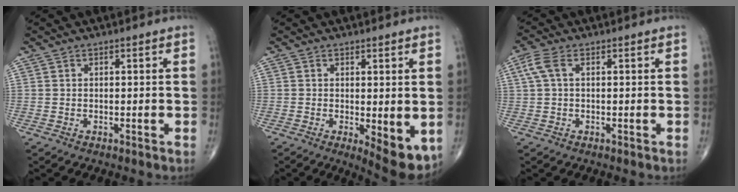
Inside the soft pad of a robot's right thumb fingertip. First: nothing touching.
{"total": 7.4, "force": [-1.2, 2.7, 6.7], "torque": [-0.088, -0.022, -0.011]}
{"total": 3.7, "force": [1.0, 1.8, 3.0], "torque": [-0.089, 0.019, 0.021]}